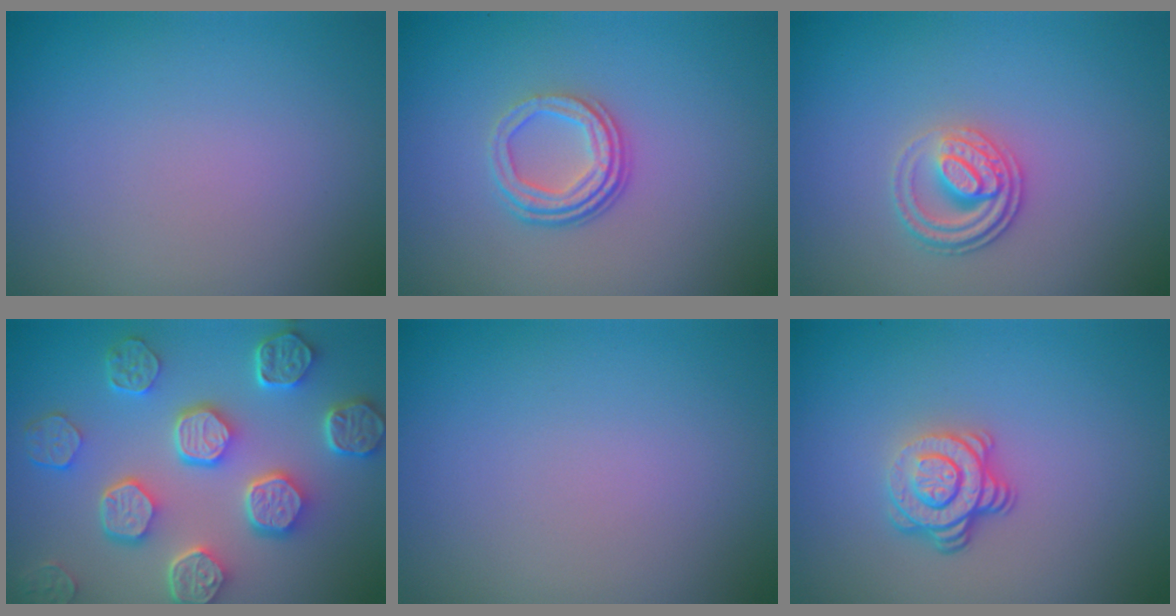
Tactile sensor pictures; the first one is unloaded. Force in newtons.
{"total": 3.5, "press": 2.5, "slide": 2.5}
{"total": 2.8, "press": 2.5, "slide": 1.4}
{"total": 7.9, "press": 6.1, "slide": 5.0}
{"total": 0.0}
{"total": 3.9, "press": 2.7, "slide": 2.8}